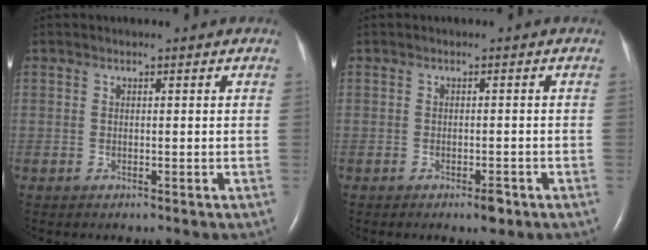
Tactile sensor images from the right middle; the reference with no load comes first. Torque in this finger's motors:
{"motor_torque": [0.37, -0.38, 0.10, 0.02]}